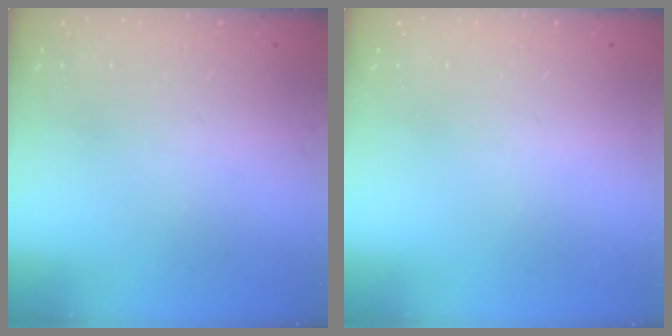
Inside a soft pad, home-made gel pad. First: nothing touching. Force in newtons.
{"total": 0.0}